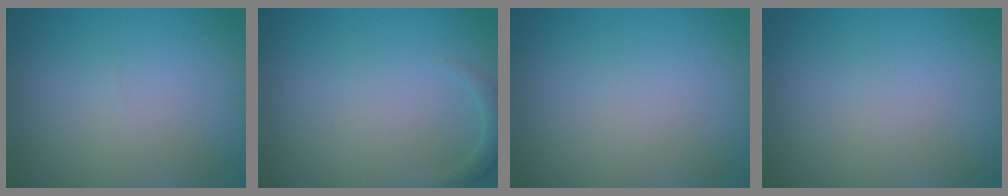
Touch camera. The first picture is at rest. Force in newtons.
{"total": 1.2, "press": 1.1, "slide": 0.1}
{"total": 0.0}
{"total": 0.0}